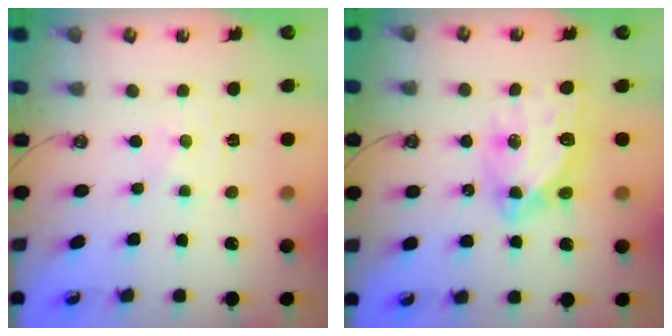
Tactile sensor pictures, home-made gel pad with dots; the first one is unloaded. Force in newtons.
{"total": 14.8, "press": 14.8, "slide": 1.5}